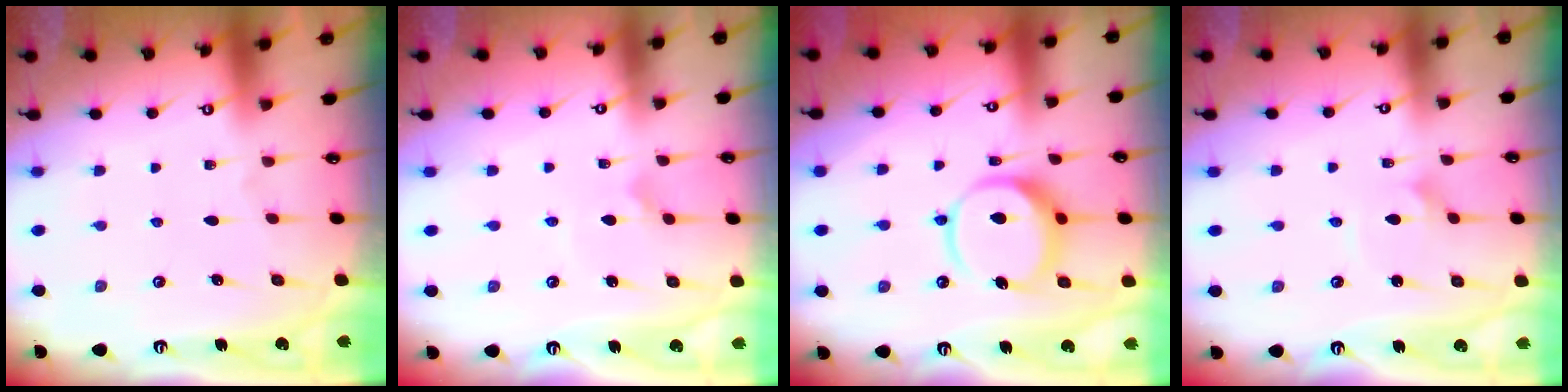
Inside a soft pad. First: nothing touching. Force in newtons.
{"total": 3.0, "press": 3.0, "slide": 0.3}
{"total": 11.2, "press": 11.1, "slide": 1.3}
{"total": 2.7, "press": 2.7, "slide": 0.2}